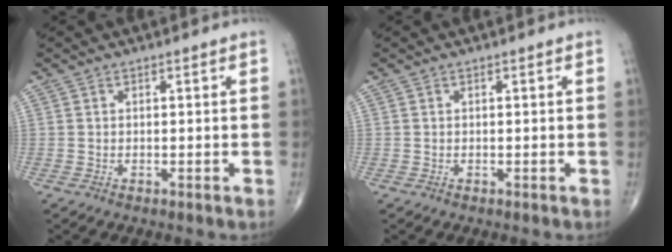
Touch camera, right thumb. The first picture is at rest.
{"total": 0.0}